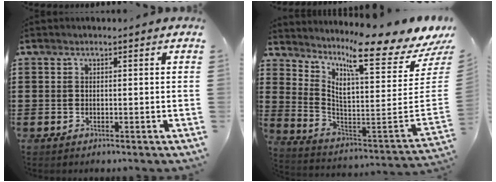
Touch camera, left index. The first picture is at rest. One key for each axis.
{"total": 9.9, "fx": 7.7, "fy": -0.4, "fz": 6.2, "tx": -0.122, "ty": -0.093, "tz": 0.114}